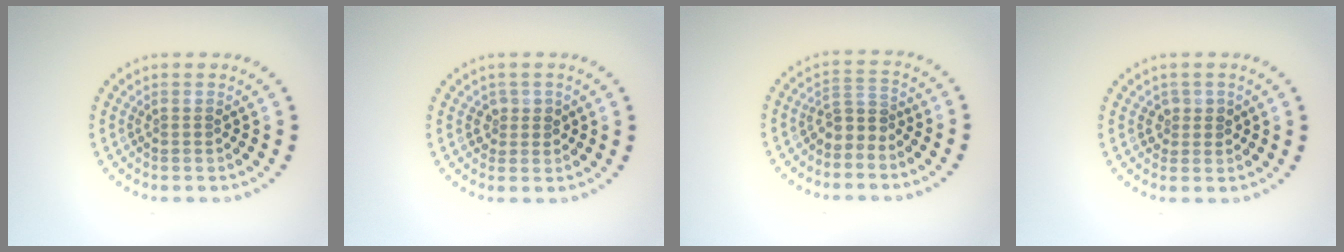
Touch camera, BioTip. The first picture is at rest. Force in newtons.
{"total": 1.4, "press": 1.2, "slide": 0.6}
{"total": 2.0, "press": 1.5, "slide": 1.3}
{"total": 1.4, "press": 1.2, "slide": 0.6}